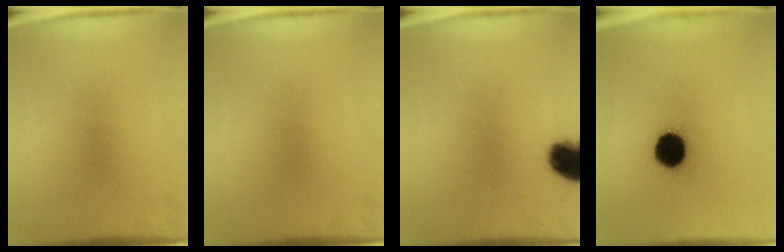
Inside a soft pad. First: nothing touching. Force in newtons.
{"total": 0.0}
{"total": 9.3}
{"total": 11.1}